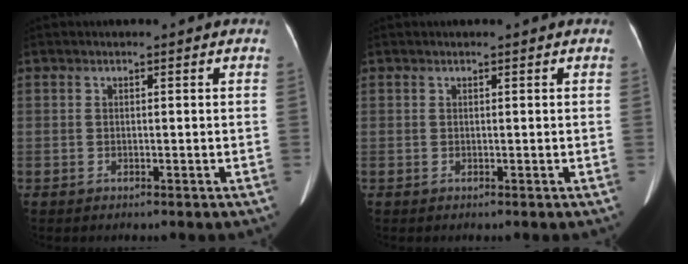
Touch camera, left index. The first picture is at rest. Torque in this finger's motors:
{"motor_torque": [0.10, 0.03, 0.03, 0.01]}